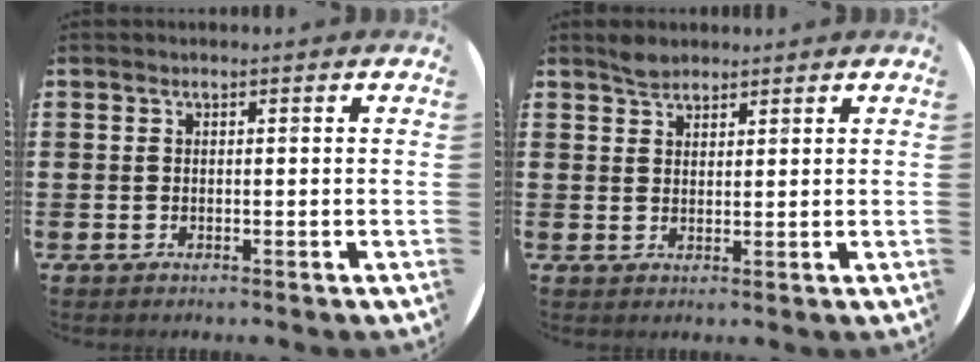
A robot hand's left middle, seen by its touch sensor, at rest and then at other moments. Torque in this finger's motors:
{"motor_torque": [0.29, -0.24, 0.03, 0.02]}